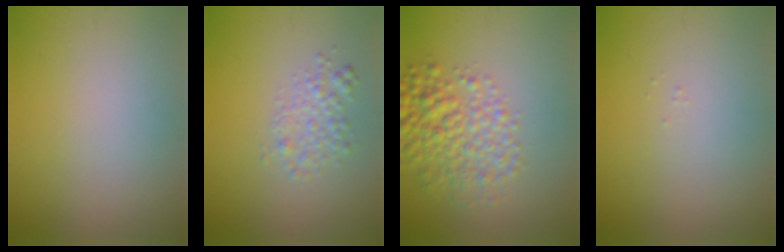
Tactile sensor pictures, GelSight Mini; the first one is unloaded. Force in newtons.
{"total": 2.0, "press": 2.0, "slide": 0.1}
{"total": 4.9, "press": 4.9, "slide": 0.1}
{"total": 0.0}